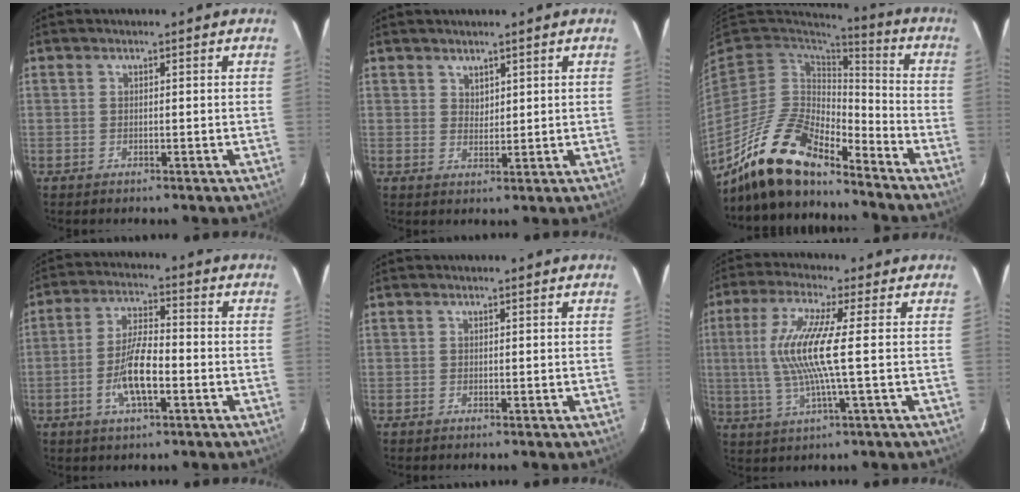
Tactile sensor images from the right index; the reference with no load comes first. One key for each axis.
{"total": 2.1, "fx": 1.7, "fy": 1.2, "fz": 0.3, "tx": 0.001, "ty": 0.001, "tz": 0.031}
{"total": 17.1, "fx": -13.8, "fy": 5.1, "fz": 8.8, "tx": -0.184, "ty": -0.019, "tz": -0.260}
{"total": 8.6, "fx": -3.1, "fy": 2.6, "fz": 7.6, "tx": -0.152, "ty": 0.000, "tz": -0.056}
{"total": 0.0}
{"total": 10.7, "fx": 0.2, "fy": -0.4, "fz": 10.6, "tx": -0.215, "ty": -0.003, "tz": 0.008}